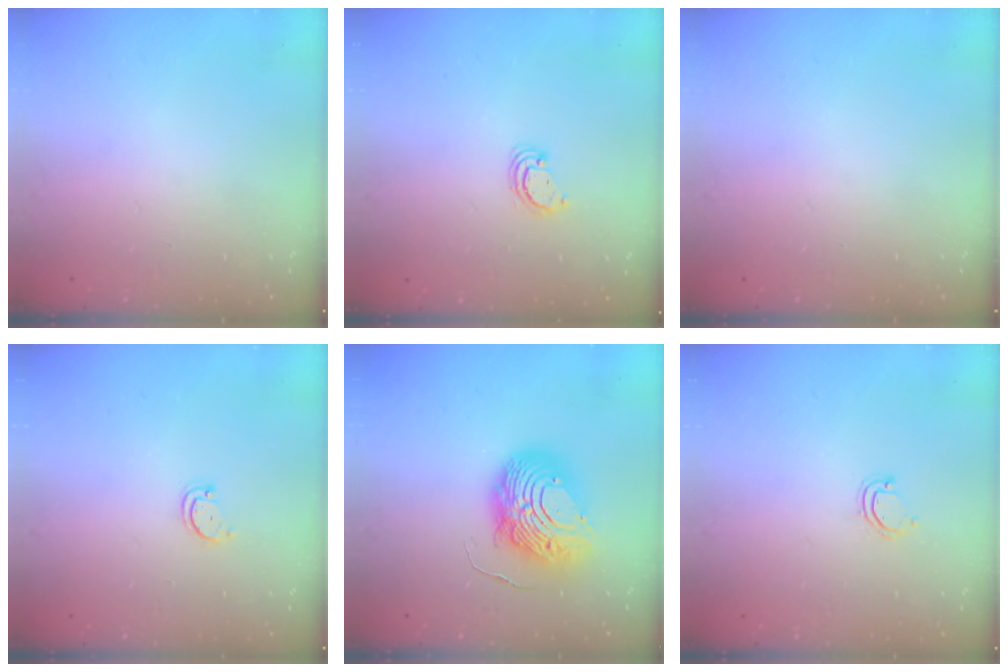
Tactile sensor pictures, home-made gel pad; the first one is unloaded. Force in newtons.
{"total": 2.6, "press": 2.6, "slide": 0.3}
{"total": 0.0}
{"total": 2.8, "press": 2.8, "slide": 0.3}
{"total": 12.2, "press": 12.2, "slide": 1.2}
{"total": 3.7, "press": 3.7, "slide": 0.3}